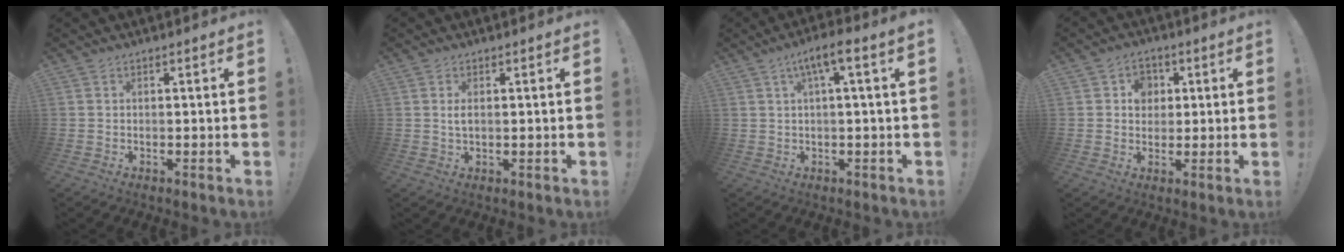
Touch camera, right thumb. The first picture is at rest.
{"total": 2.1, "force": [0.4, 0.9, 1.8], "torque": [-0.022, -0.004, 0.003]}
{"total": 6.9, "force": [2.1, 0.4, 6.5], "torque": [-0.114, -0.006, 0.032]}
{"total": 6.5, "force": [1.5, 5.8, 2.4], "torque": [-0.031, 0.000, 0.030]}